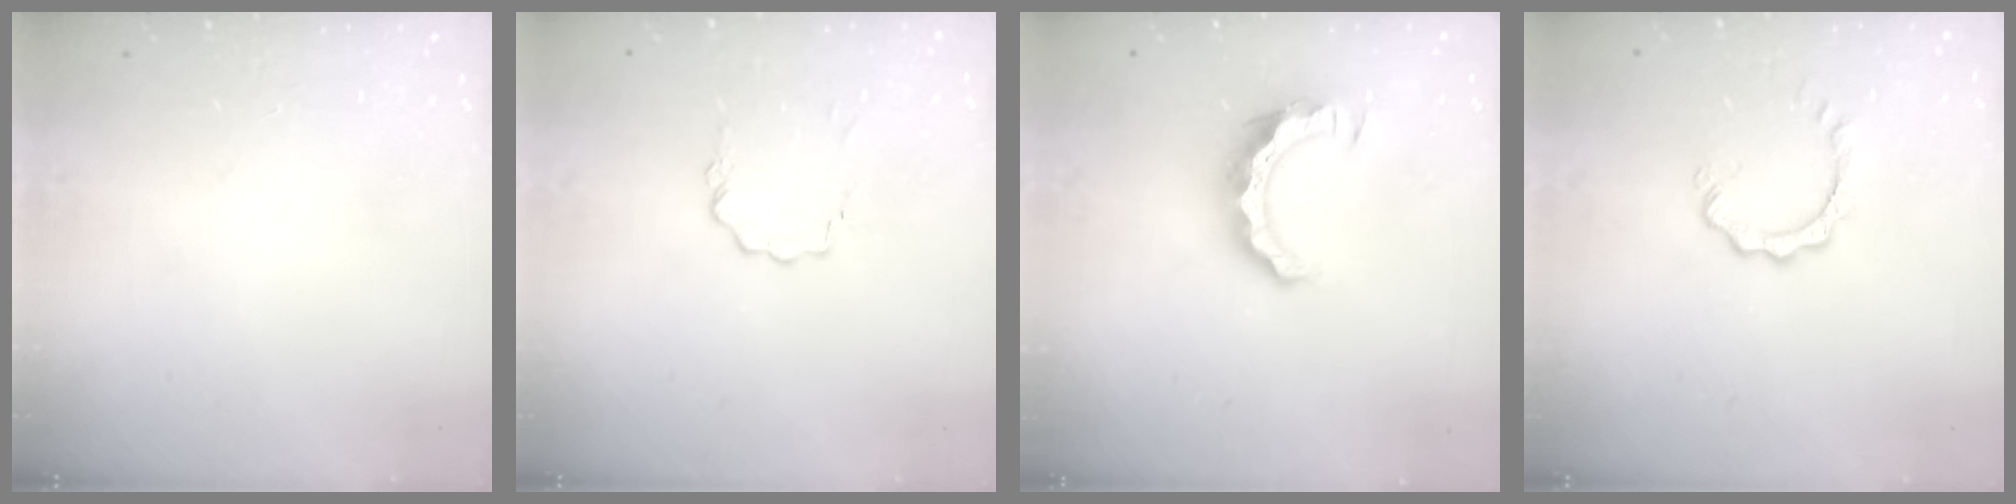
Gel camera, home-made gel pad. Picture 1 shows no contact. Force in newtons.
{"total": 3.3, "press": 3.3, "slide": 0.3}
{"total": 8.9, "press": 8.9, "slide": 0.9}
{"total": 2.9, "press": 2.8, "slide": 0.3}